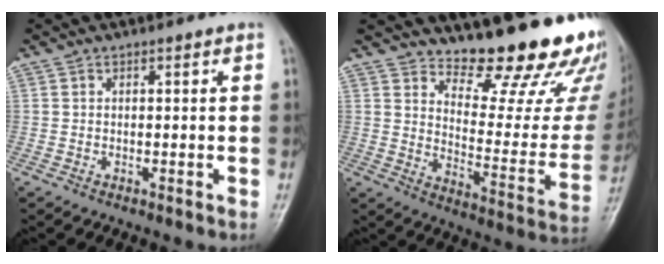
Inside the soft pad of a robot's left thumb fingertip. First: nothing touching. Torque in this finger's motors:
{"motor_torque": [0.44, 0.17, 1.09, -1.68, 0.15]}